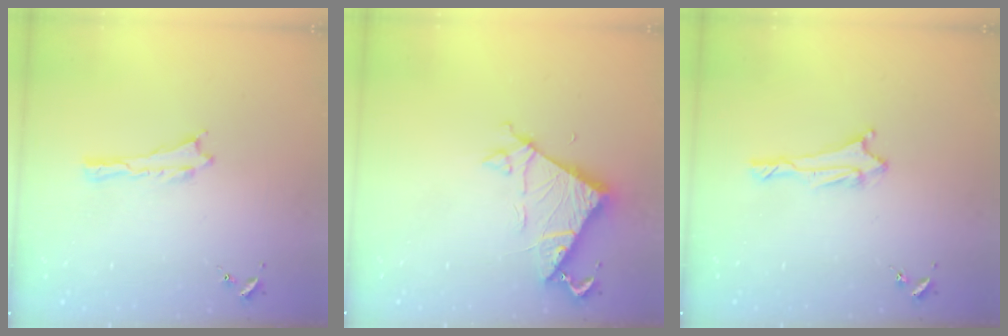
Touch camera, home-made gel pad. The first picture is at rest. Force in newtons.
{"total": 6.7, "press": 6.7, "slide": 0.6}
{"total": 1.7, "press": 1.6, "slide": 0.6}